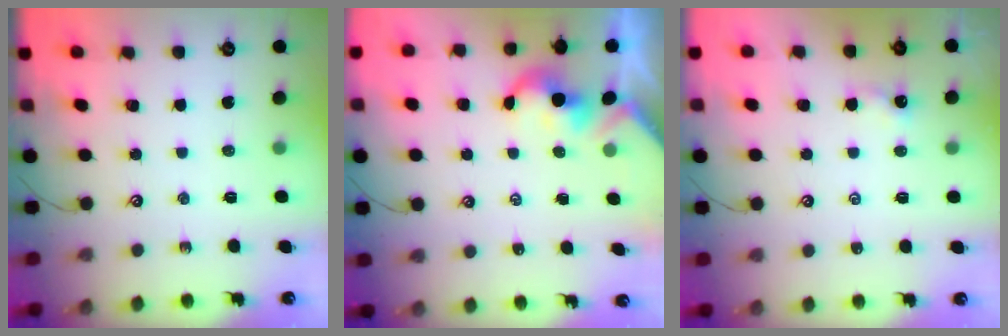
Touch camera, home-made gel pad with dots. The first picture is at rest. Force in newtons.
{"total": 2.1, "press": 2.1, "slide": 0.2}
{"total": 0.7, "press": 0.7, "slide": 0.2}